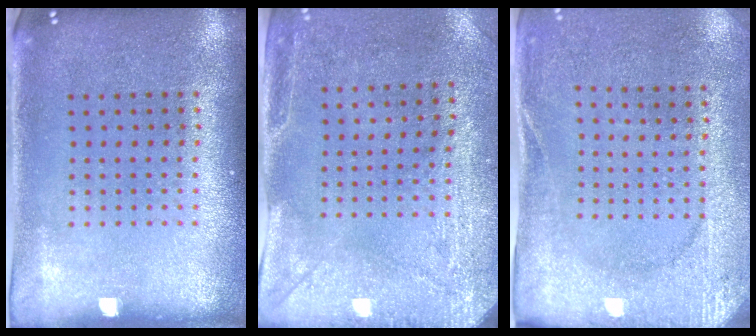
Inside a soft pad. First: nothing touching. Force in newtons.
{"total": 2.9, "press": 2.3, "slide": 1.8}
{"total": 2.6, "press": 2.4, "slide": 0.9}